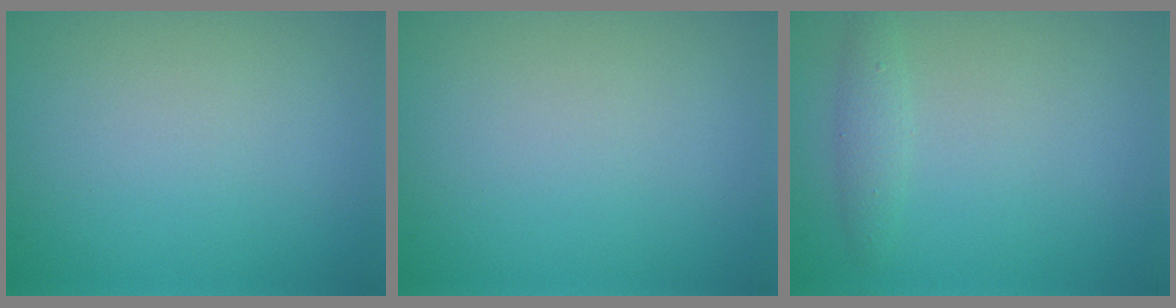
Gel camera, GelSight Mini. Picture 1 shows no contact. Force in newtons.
{"total": 0.0}
{"total": 1.4, "press": 1.4, "slide": 0.1}